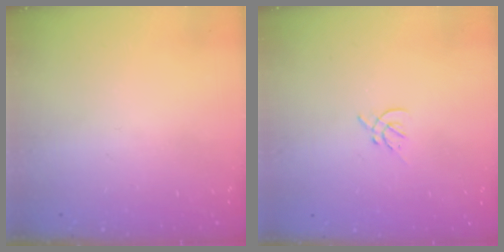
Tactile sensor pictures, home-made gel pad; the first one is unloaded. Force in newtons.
{"total": 2.0, "press": 1.9, "slide": 0.5}